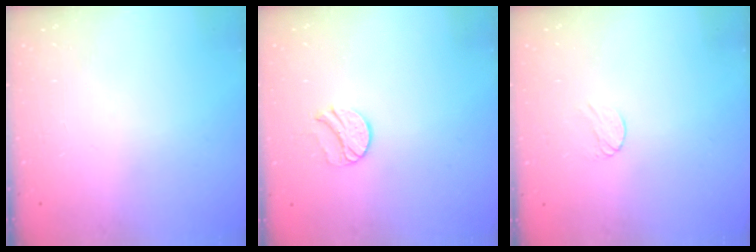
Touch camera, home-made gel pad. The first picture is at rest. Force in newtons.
{"total": 8.3, "press": 8.2, "slide": 0.8}
{"total": 3.7, "press": 3.7, "slide": 0.4}